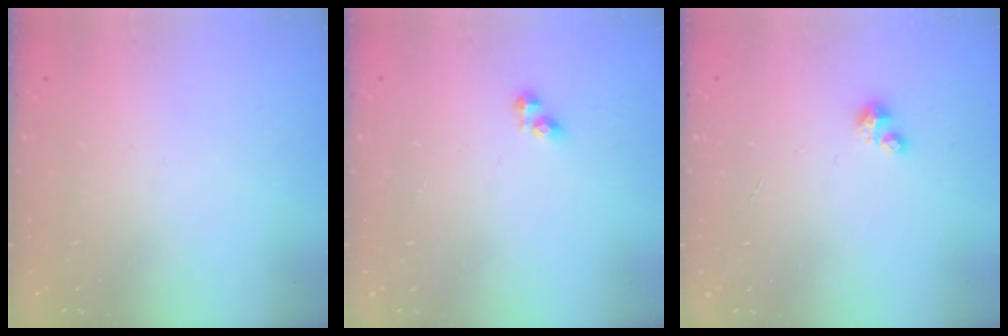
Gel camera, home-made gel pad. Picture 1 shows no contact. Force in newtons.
{"total": 4.0, "press": 4.0, "slide": 0.5}
{"total": 2.6, "press": 2.6, "slide": 0.2}